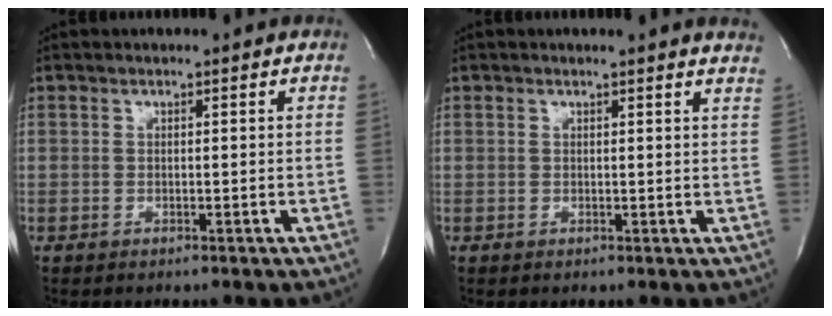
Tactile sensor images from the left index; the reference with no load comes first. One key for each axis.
{"total": 5.1, "fx": 4.7, "fy": -0.1, "fz": 2.0, "tx": -0.021, "ty": -0.007, "tz": 0.027}